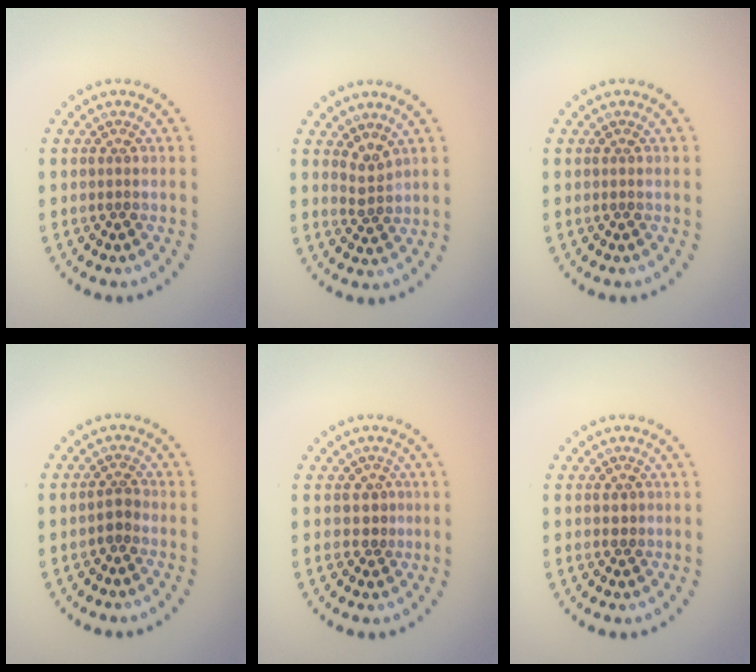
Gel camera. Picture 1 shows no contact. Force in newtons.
{"total": 1.7, "press": 1.2, "slide": 1.3}
{"total": 0.0}
{"total": 1.3, "press": 1.1, "slide": 0.7}
{"total": 1.5, "press": 1.2, "slide": 0.8}
{"total": 0.8, "press": 0.8, "slide": 0.1}